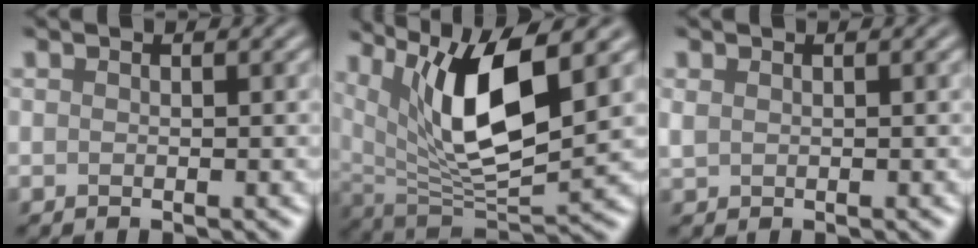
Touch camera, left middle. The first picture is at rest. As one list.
[{"total": 9.8, "force": [3.7, 3.2, 8.5], "torque": [-0.155, -0.014, 0.071]}, {"total": 0.7, "force": [0.3, 0.5, 0.3], "torque": [-0.013, -0.001, 0.010]}]